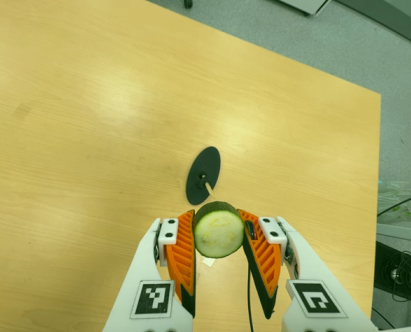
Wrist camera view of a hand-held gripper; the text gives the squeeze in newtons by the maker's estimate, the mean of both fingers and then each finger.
{"total": 11.3, "left": 10.5, "right": 12.0}